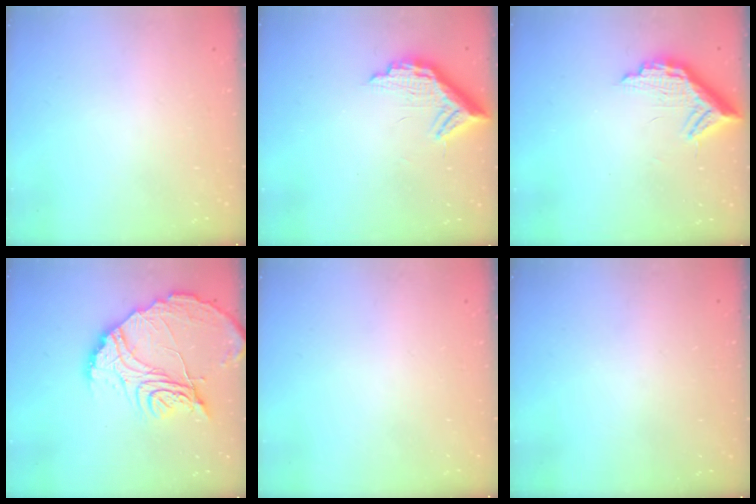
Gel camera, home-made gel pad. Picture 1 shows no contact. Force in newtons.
{"total": 11.2, "press": 11.2, "slide": 0.9}
{"total": 11.2, "press": 11.2, "slide": 0.9}
{"total": 18.4, "press": 18.3, "slide": 1.6}
{"total": 0.0}
{"total": 3.3, "press": 3.1, "slide": 1.1}